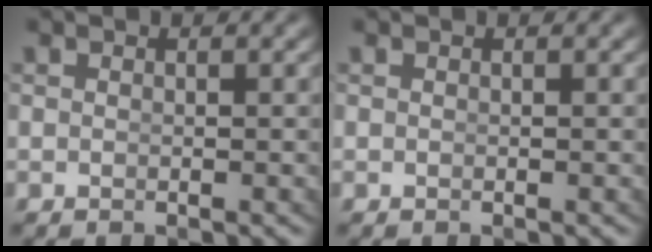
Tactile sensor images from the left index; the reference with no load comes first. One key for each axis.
{"total": 0.0}